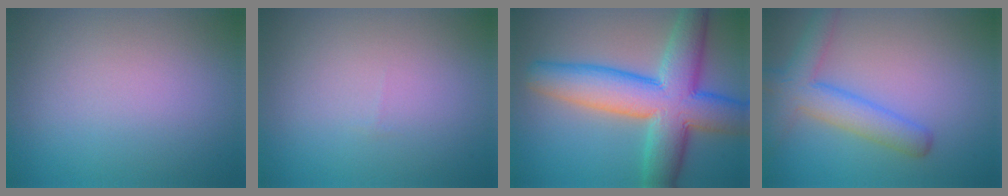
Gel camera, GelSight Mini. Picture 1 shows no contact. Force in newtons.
{"total": 0.0}
{"total": 10.7, "press": 10.7, "slide": 0.3}
{"total": 4.4, "press": 4.4, "slide": 0.3}